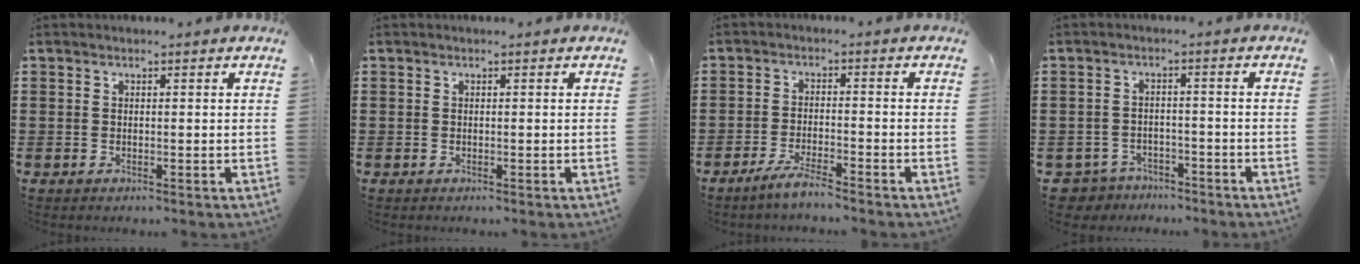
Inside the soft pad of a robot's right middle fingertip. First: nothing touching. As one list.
[{"total": 0.0}, {"total": 3.8, "force": [-3.2, 0.1, 2.0], "torque": [-0.048, -0.004, -0.063]}, {"total": 3.6, "force": [-3.4, 1.1, -0.1], "torque": [-0.023, -0.003, -0.079]}]